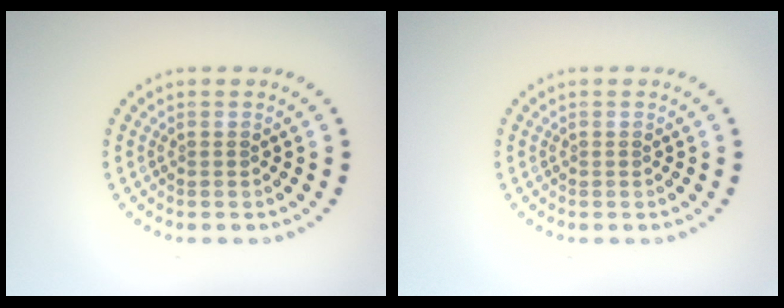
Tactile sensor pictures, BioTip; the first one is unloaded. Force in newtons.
{"total": 0.0}